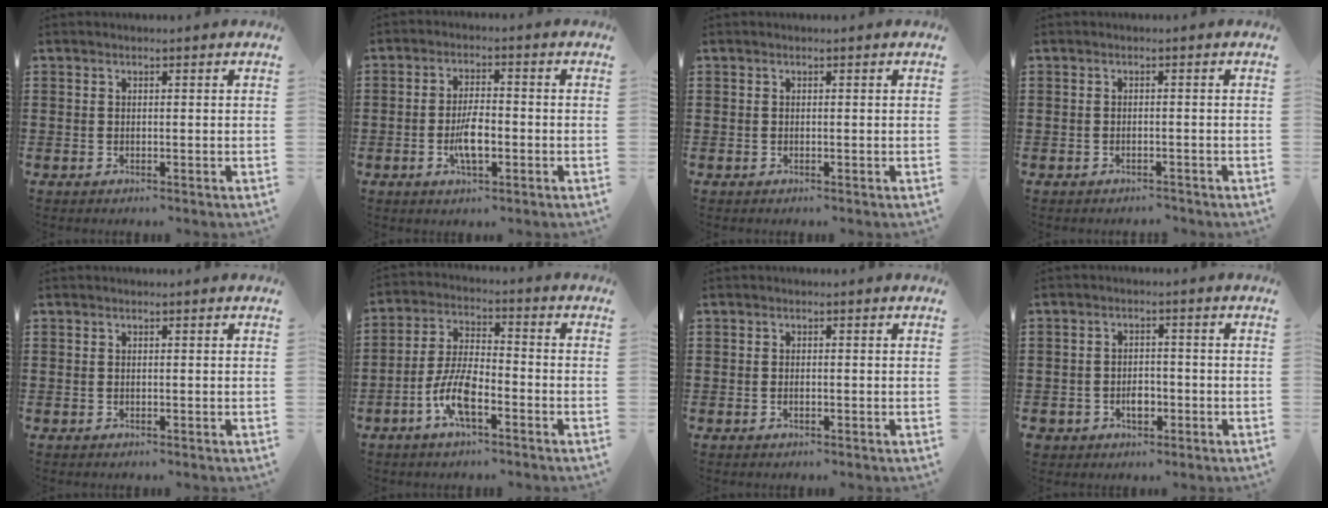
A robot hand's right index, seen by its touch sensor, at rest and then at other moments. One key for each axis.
{"total": 5.3, "fx": -1.4, "fy": 1.7, "fz": 4.8, "tx": -0.103, "ty": -0.005, "tz": -0.029}
{"total": 0.0}
{"total": 0.9, "fx": -0.9, "fy": 0.0, "fz": 0.3, "tx": -0.011, "ty": -0.005, "tz": -0.016}
{"total": 0.0}
{"total": 7.9, "fx": -3.8, "fy": 2.6, "fz": 6.4, "tx": -0.154, "ty": -0.010, "tz": -0.075}
{"total": 0.7, "fx": -0.3, "fy": 0.1, "fz": 0.6, "tx": -0.014, "ty": -0.008, "tz": -0.003}
{"total": 2.9, "fx": -1.4, "fy": 2.0, "fz": 1.6, "tx": -0.035, "ty": 0.000, "tz": -0.026}